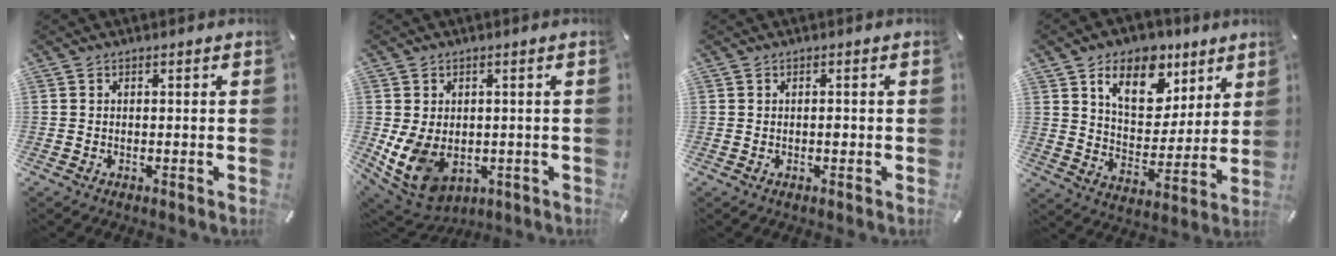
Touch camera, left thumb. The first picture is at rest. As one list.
[{"total": 9.8, "force": [-1.8, 7.6, 5.9], "torque": [-0.141, 0.000, -0.029]}, {"total": 0.8, "force": [-0.1, 0.4, 0.6], "torque": [-0.012, 0.000, -0.003]}, {"total": 14.6, "force": [8.6, 9.4, 7.1], "torque": [-0.107, -0.042, 0.153]}]